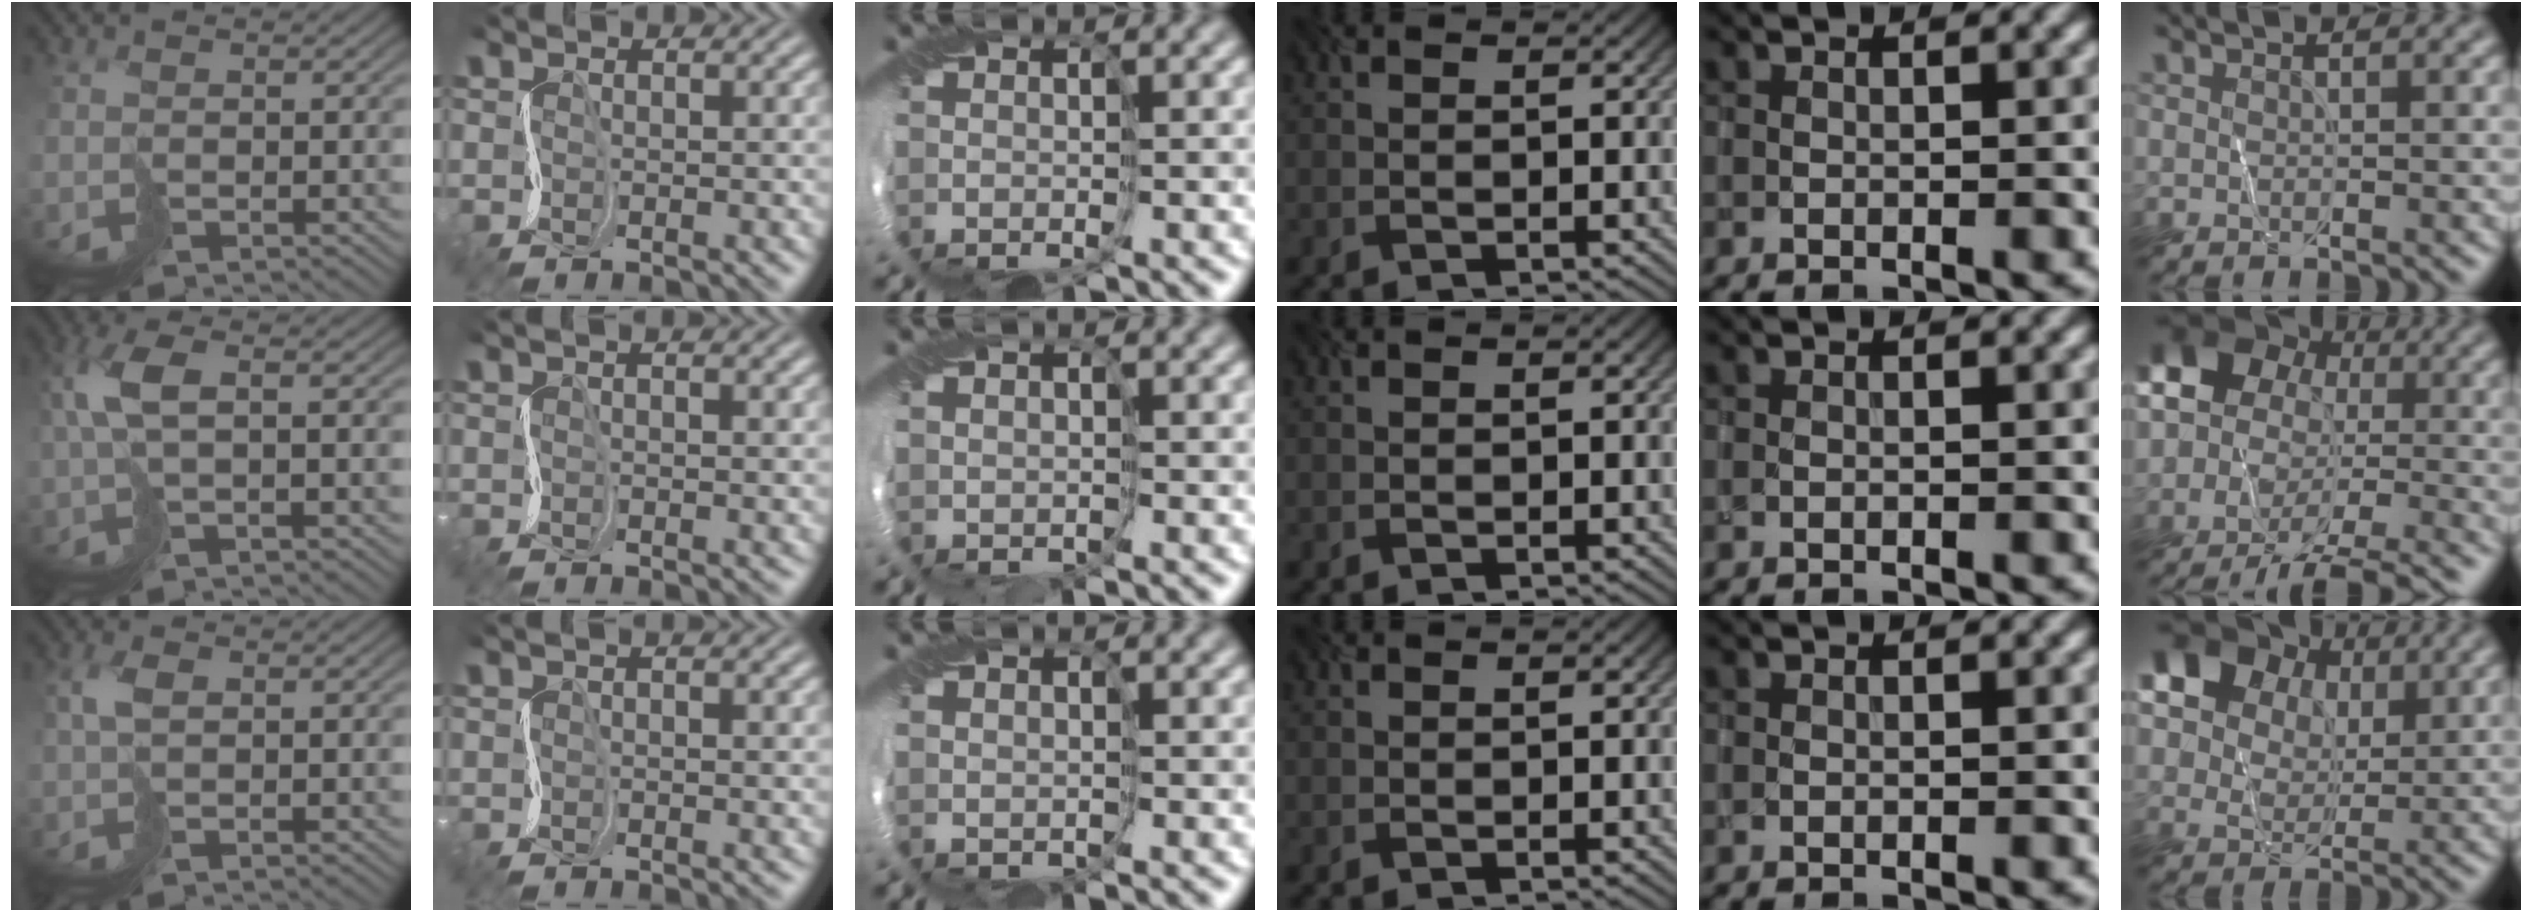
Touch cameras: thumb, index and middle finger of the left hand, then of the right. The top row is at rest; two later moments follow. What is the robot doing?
{"motion": "cut", "object": "receipt paper"}